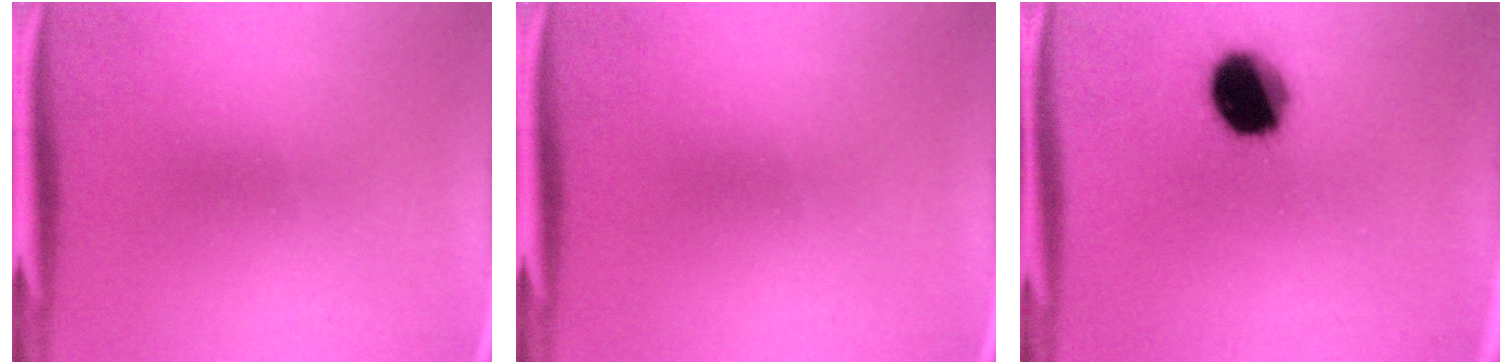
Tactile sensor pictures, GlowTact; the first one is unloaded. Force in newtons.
{"total": 0.0}
{"total": 13.9}